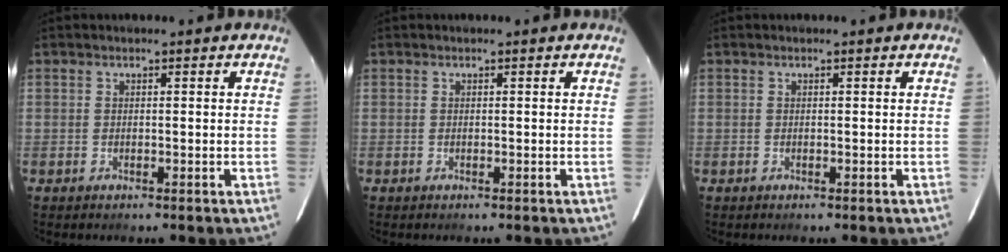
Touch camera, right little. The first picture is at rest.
{"total": 0.0}
{"total": 0.0}